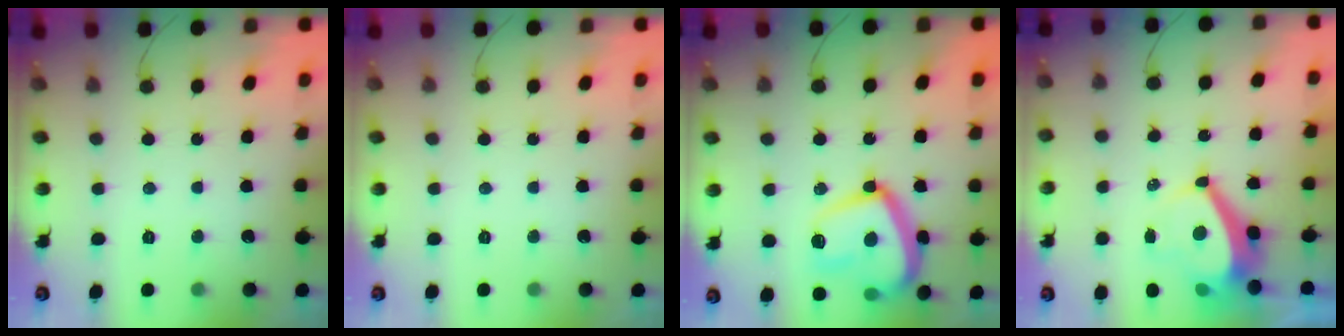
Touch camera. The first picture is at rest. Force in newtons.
{"total": 0.0}
{"total": 17.0, "press": 17.0, "slide": 1.0}
{"total": 5.6, "press": 5.6, "slide": 0.7}